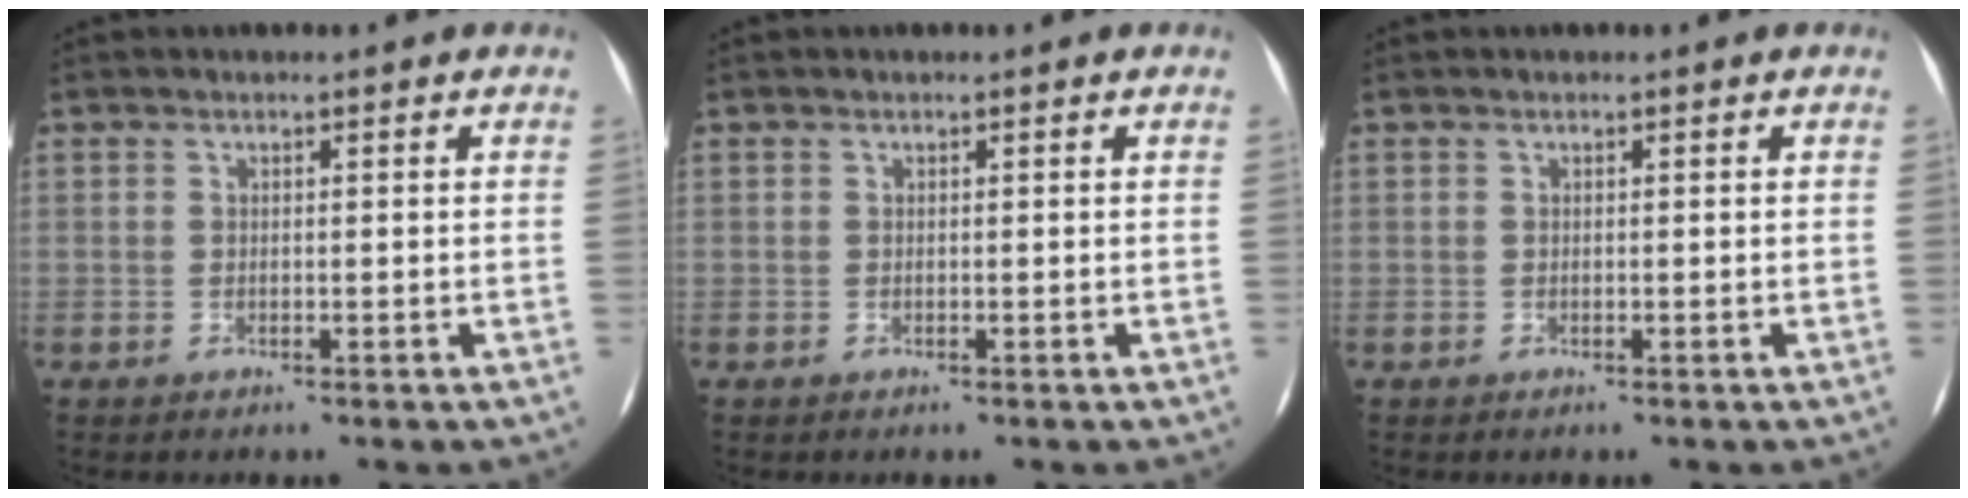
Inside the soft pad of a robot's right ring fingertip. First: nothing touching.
{"total": 0.0}
{"total": 0.0}